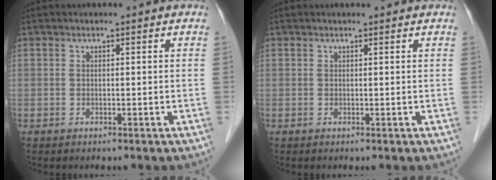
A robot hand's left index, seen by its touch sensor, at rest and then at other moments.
{"total": 1.3, "force": [1.3, 0.1, 0.4], "torque": [-0.008, 0.009, 0.018]}